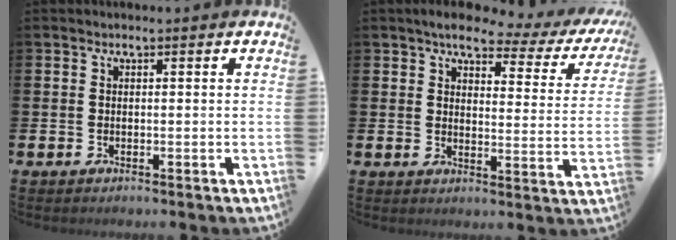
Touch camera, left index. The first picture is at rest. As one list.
[{"total": 4.8, "force": [3.7, 2.0, 2.2], "torque": [-0.046, -0.024, 0.055]}]